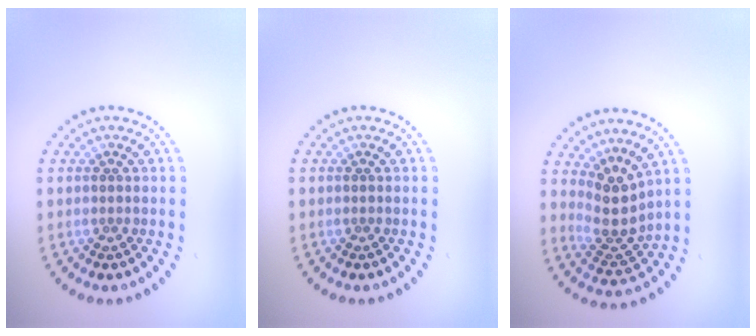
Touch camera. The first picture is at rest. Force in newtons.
{"total": 0.0}
{"total": 3.4, "press": 2.4, "slide": 2.4}